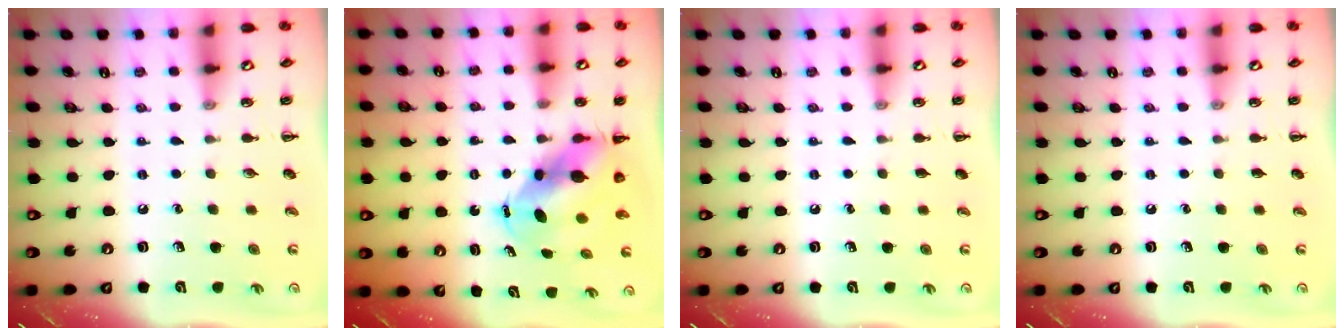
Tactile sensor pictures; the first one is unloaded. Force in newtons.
{"total": 7.4, "press": 7.3, "slide": 1.6}
{"total": 0.0}
{"total": 0.0}